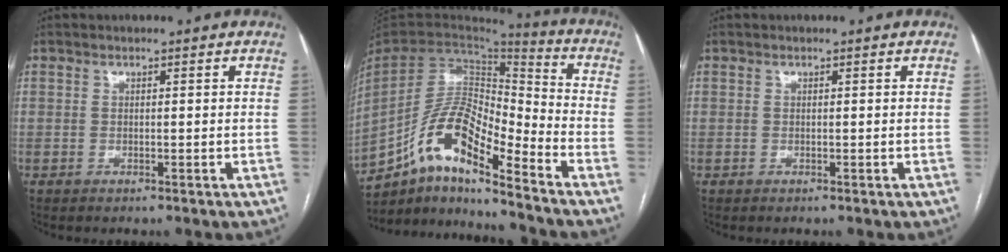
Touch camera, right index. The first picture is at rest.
{"total": 15.3, "force": [-9.9, 3.3, 11.2], "torque": [-0.212, 0.022, -0.177]}
{"total": 0.0}